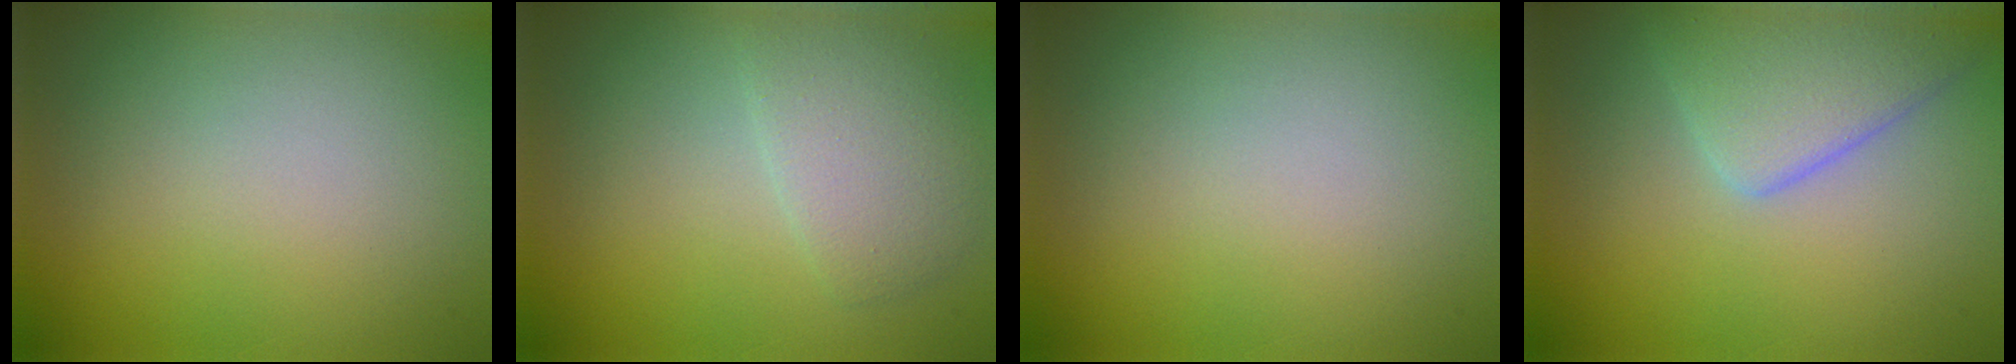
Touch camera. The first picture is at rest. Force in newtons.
{"total": 3.2, "press": 3.2, "slide": 0.2}
{"total": 0.0}
{"total": 4.7, "press": 4.7, "slide": 0.1}